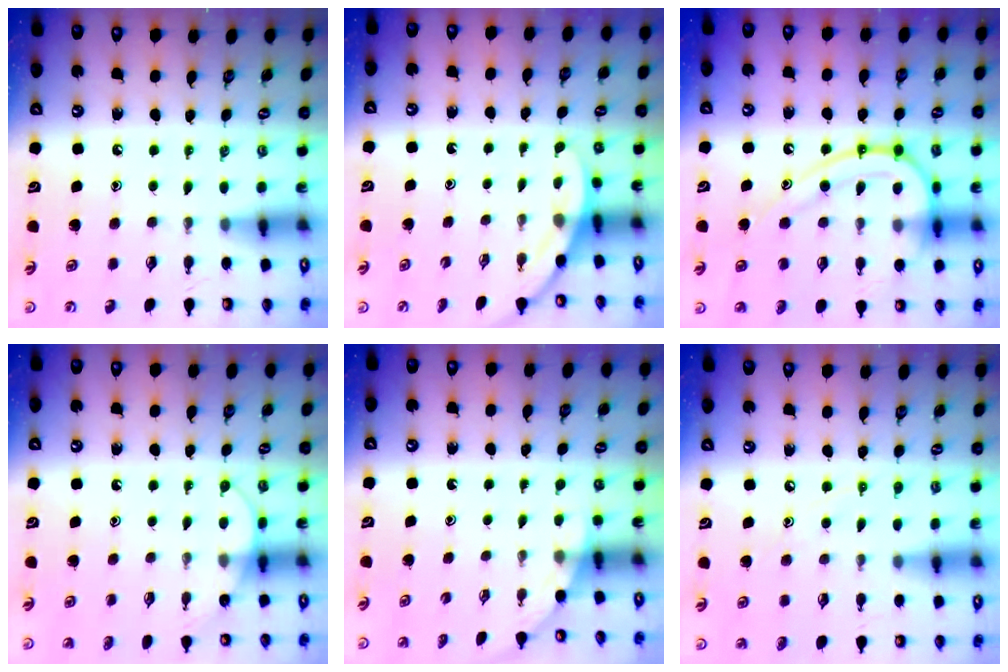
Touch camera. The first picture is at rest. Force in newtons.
{"total": 2.8, "press": 2.8, "slide": 0.1}
{"total": 17.2, "press": 17.1, "slide": 1.5}
{"total": 5.5, "press": 5.5, "slide": 0.3}
{"total": 0.9, "press": 0.9, "slide": 0.2}
{"total": 6.7, "press": 6.6, "slide": 0.7}